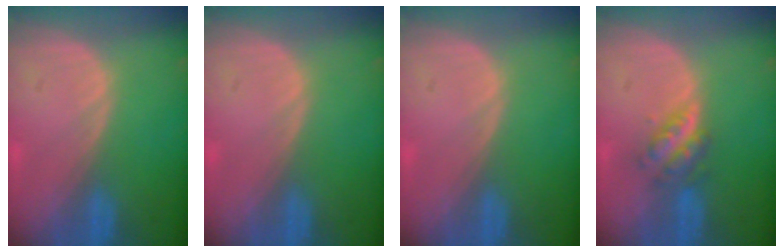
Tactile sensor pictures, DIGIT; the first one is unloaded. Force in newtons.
{"total": 0.0}
{"total": 0.0}
{"total": 4.8, "press": 4.4, "slide": 1.8}